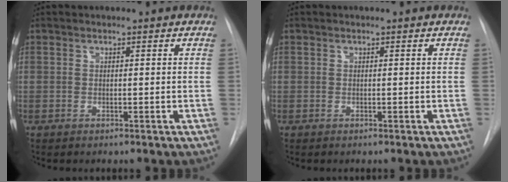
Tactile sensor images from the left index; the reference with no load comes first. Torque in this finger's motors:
{"motor_torque": [0.00, 0.00, -0.02, 0.00]}